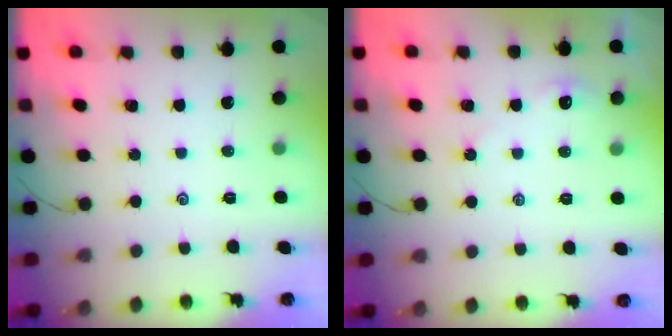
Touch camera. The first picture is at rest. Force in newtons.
{"total": 2.6, "press": 2.5, "slide": 0.5}